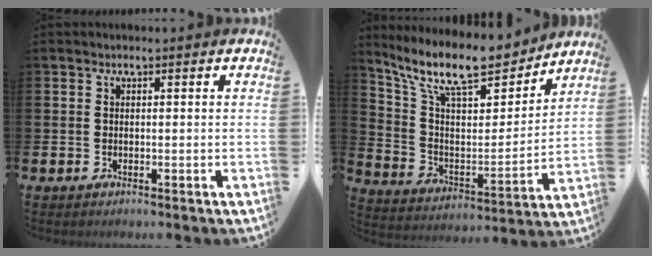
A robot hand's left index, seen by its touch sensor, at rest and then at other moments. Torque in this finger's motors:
{"motor_torque": [0.90, -0.88, 0.82, 0.21]}